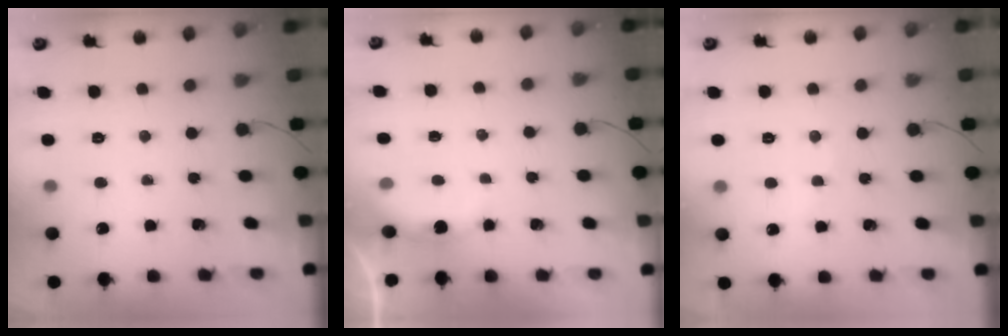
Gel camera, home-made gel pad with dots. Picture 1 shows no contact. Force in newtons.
{"total": 2.7, "press": 2.6, "slide": 0.6}
{"total": 2.2, "press": 2.1, "slide": 0.7}